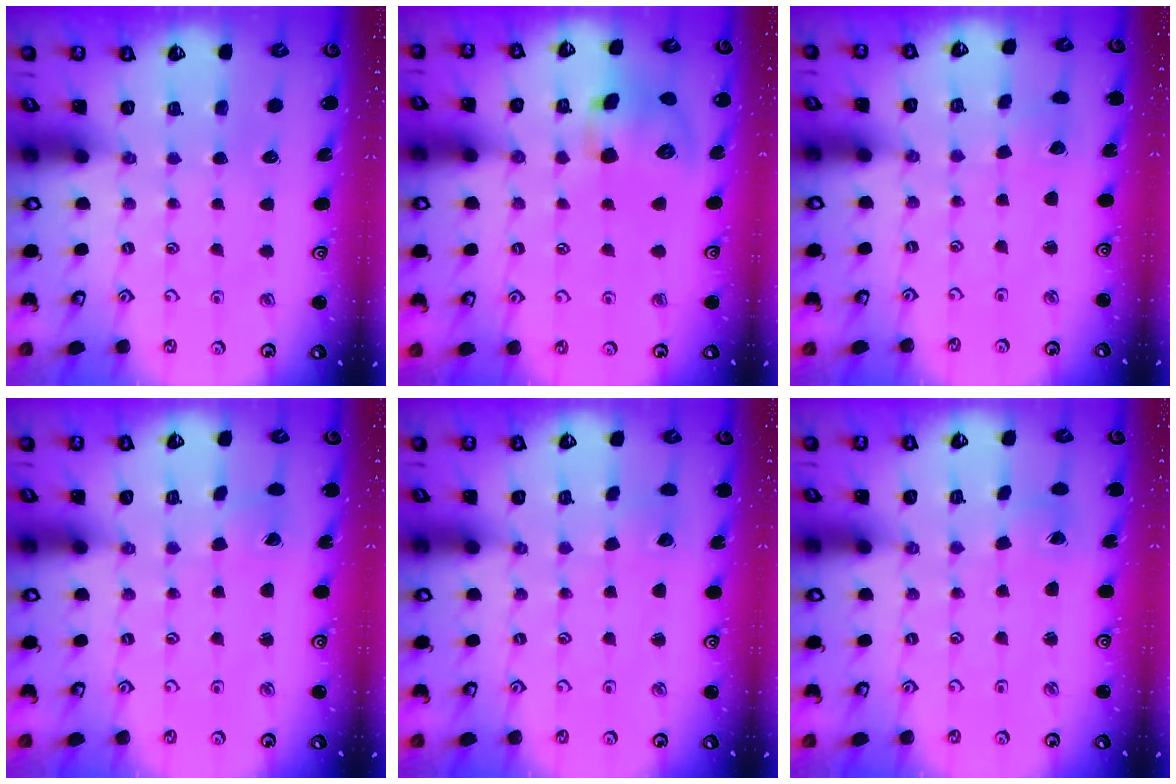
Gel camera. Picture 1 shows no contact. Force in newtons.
{"total": 12.5, "press": 12.4, "slide": 1.8}
{"total": 2.0, "press": 2.0, "slide": 0.1}
{"total": 1.0, "press": 1.0, "slide": 0.0}
{"total": 2.0, "press": 2.0, "slide": 0.1}
{"total": 1.5, "press": 1.5, "slide": 0.1}